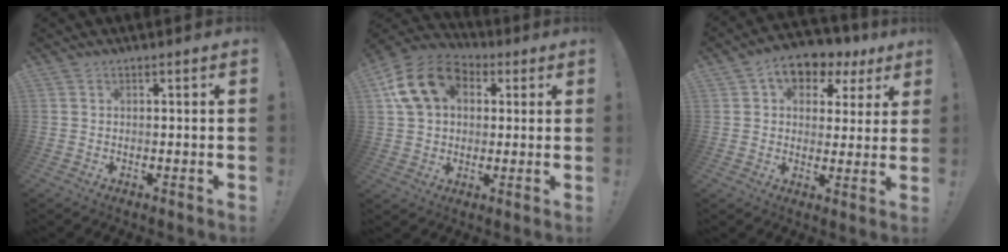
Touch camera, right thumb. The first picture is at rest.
{"total": 16.0, "force": [5.6, 11.9, 9.1], "torque": [-0.146, -0.006, 0.111]}
{"total": 8.4, "force": [3.8, 6.1, 4.3], "torque": [-0.055, -0.022, 0.073]}